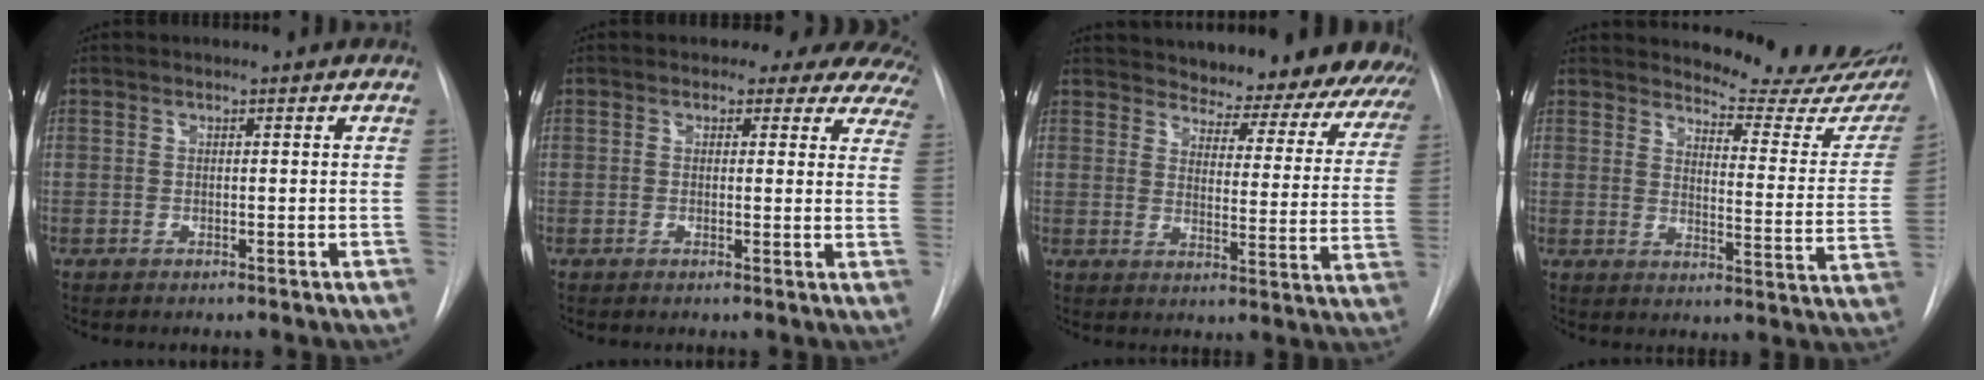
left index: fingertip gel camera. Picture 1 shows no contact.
{"total": 13.1, "force": [11.4, 5.5, 3.6], "torque": [-0.024, -0.015, 0.096]}
{"total": 25.9, "force": [24.1, 6.1, 7.0], "torque": [-0.098, -0.094, 0.274]}
{"total": 17.6, "force": [16.3, 3.0, 5.8], "torque": [-0.060, -0.088, 0.182]}